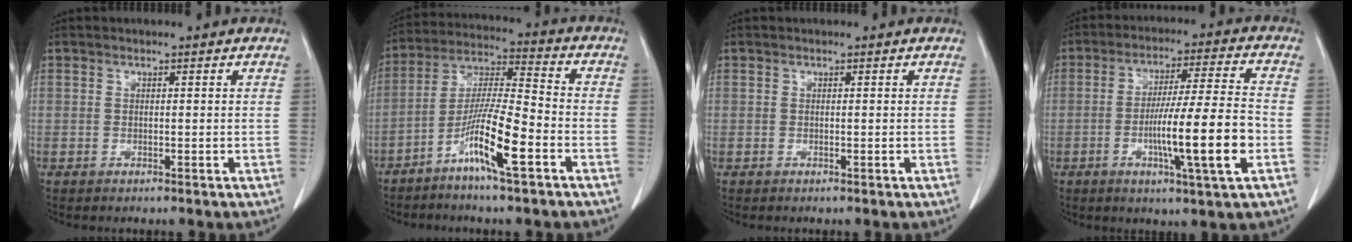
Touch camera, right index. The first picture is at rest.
{"total": 11.1, "force": [-5.5, 0.4, 9.6], "torque": [-0.185, 0.001, -0.106]}
{"total": 0.0}
{"total": 13.0, "force": [-3.7, -0.4, 12.5], "torque": [-0.213, -0.006, -0.065]}